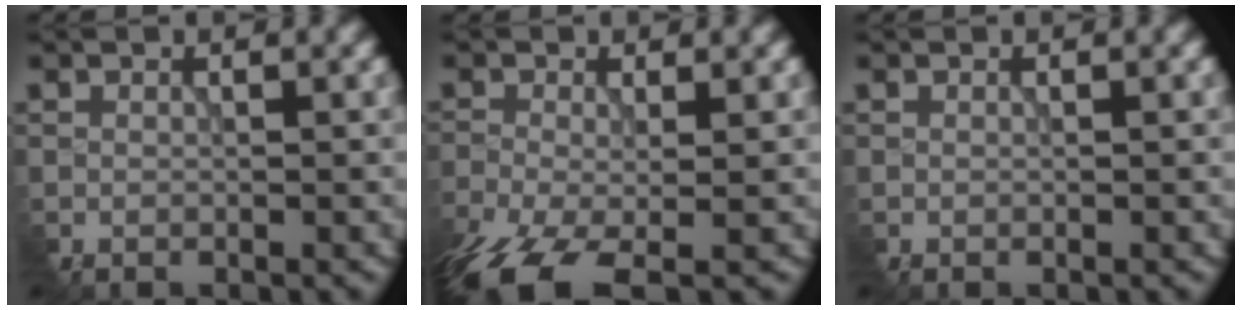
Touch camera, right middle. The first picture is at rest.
{"total": 8.9, "force": [-5.5, 3.7, 6.0], "torque": [-0.146, -0.043, -0.096]}
{"total": 0.0}